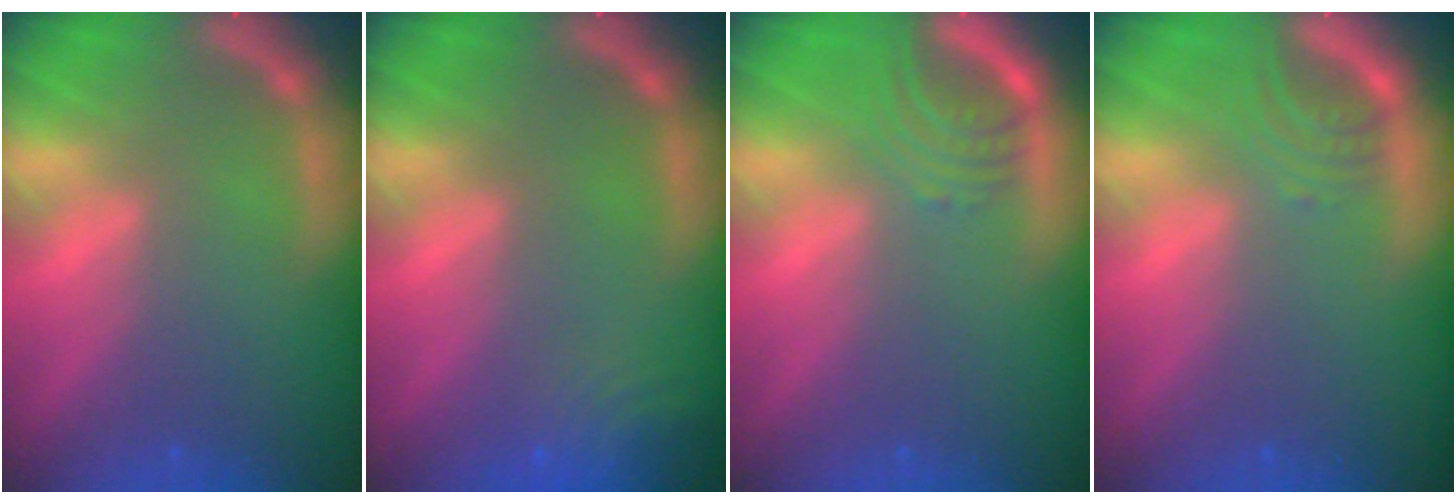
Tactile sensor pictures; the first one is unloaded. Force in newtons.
{"total": 5.1}
{"total": 3.5}
{"total": 2.5}